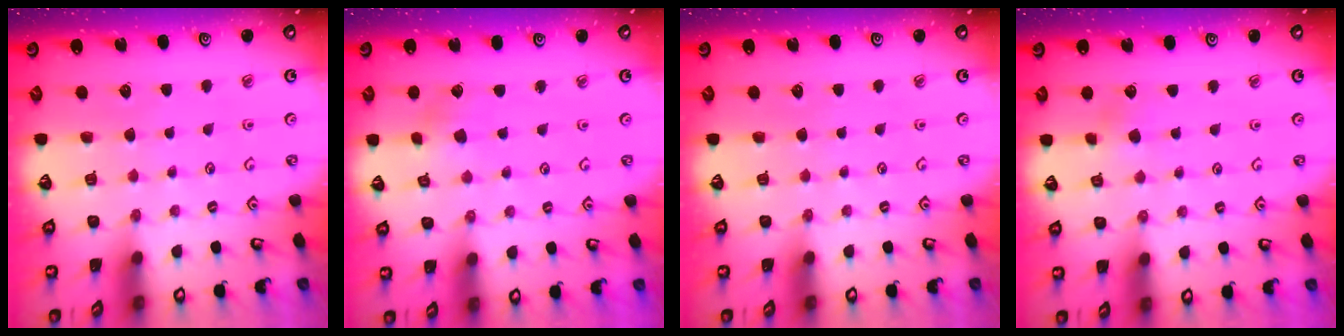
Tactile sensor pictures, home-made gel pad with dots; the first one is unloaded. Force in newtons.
{"total": 2.6, "press": 2.6, "slide": 0.4}
{"total": 0.0}
{"total": 1.8, "press": 1.7, "slide": 0.2}